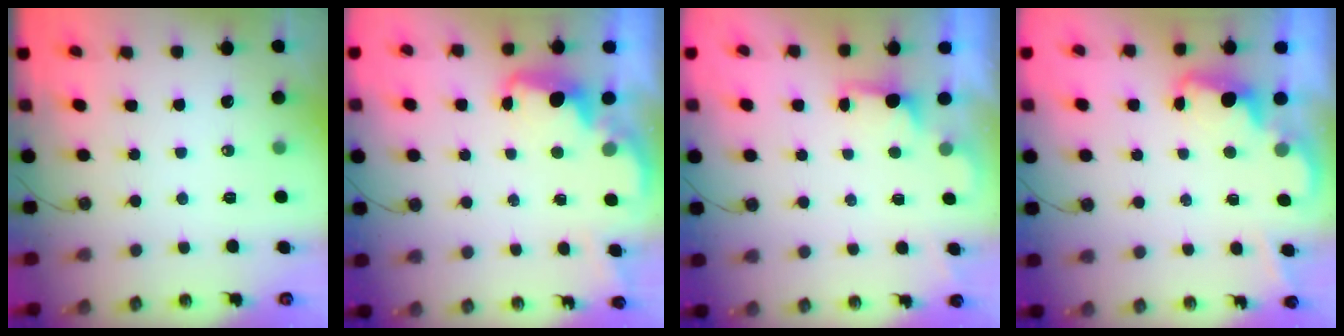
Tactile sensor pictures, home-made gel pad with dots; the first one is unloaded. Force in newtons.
{"total": 2.2, "press": 2.2, "slide": 0.6}
{"total": 0.9, "press": 0.4, "slide": 0.8}
{"total": 2.1, "press": 2.1, "slide": 0.5}